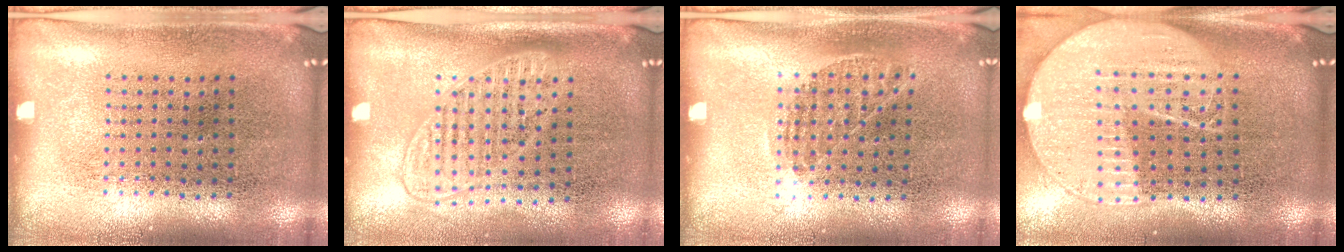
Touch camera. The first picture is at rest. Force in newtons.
{"total": 1.4, "press": 1.2, "slide": 0.7}
{"total": 0.8, "press": 0.6, "slide": 0.5}
{"total": 2.1, "press": 1.8, "slide": 1.1}